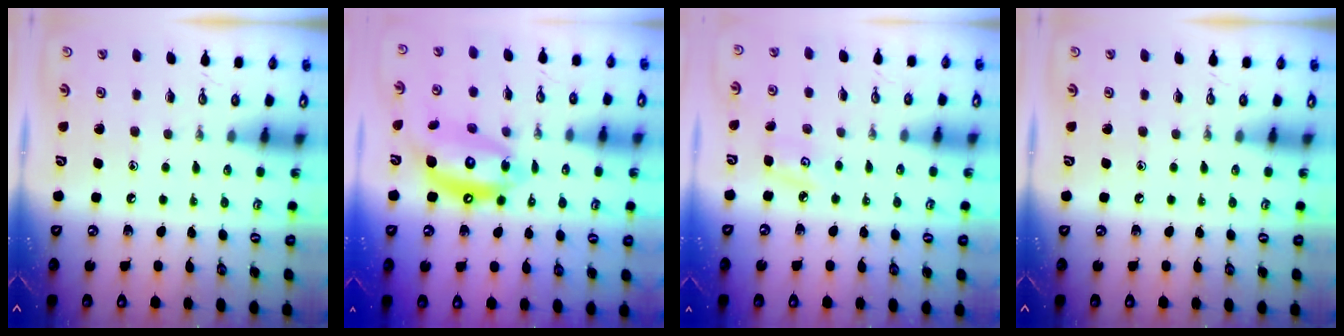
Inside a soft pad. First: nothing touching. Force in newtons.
{"total": 13.5, "press": 13.4, "slide": 1.4}
{"total": 3.7, "press": 3.6, "slide": 0.4}
{"total": 0.0}